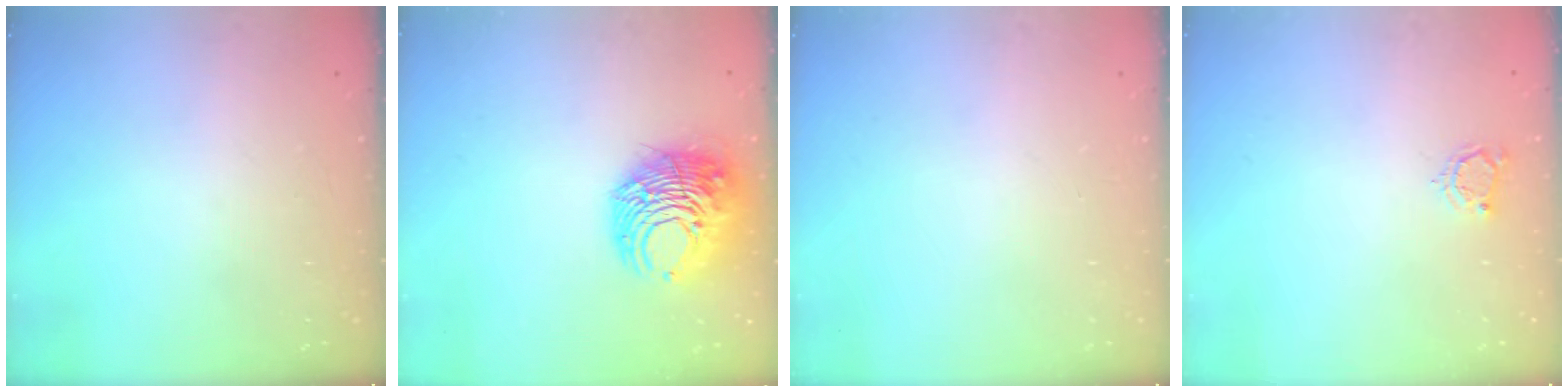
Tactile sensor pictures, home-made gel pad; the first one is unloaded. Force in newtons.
{"total": 12.3, "press": 12.2, "slide": 1.7}
{"total": 0.0}
{"total": 3.6, "press": 3.6, "slide": 0.5}